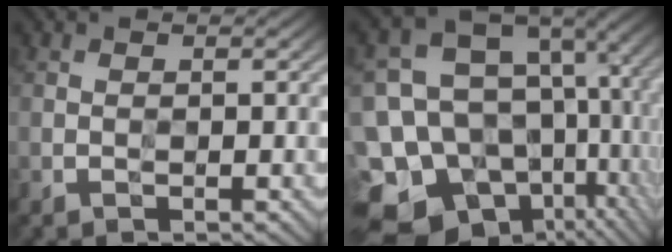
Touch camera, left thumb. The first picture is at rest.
{"total": 19.0, "force": [-3.6, 15.0, 11.2], "torque": [-0.269, -0.008, -0.004]}